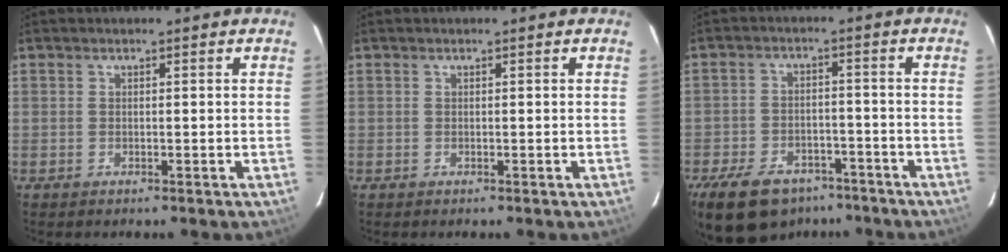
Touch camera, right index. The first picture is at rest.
{"total": 0.0}
{"total": 16.5, "force": [-11.5, 9.0, 7.7], "torque": [-0.185, -0.004, -0.171]}